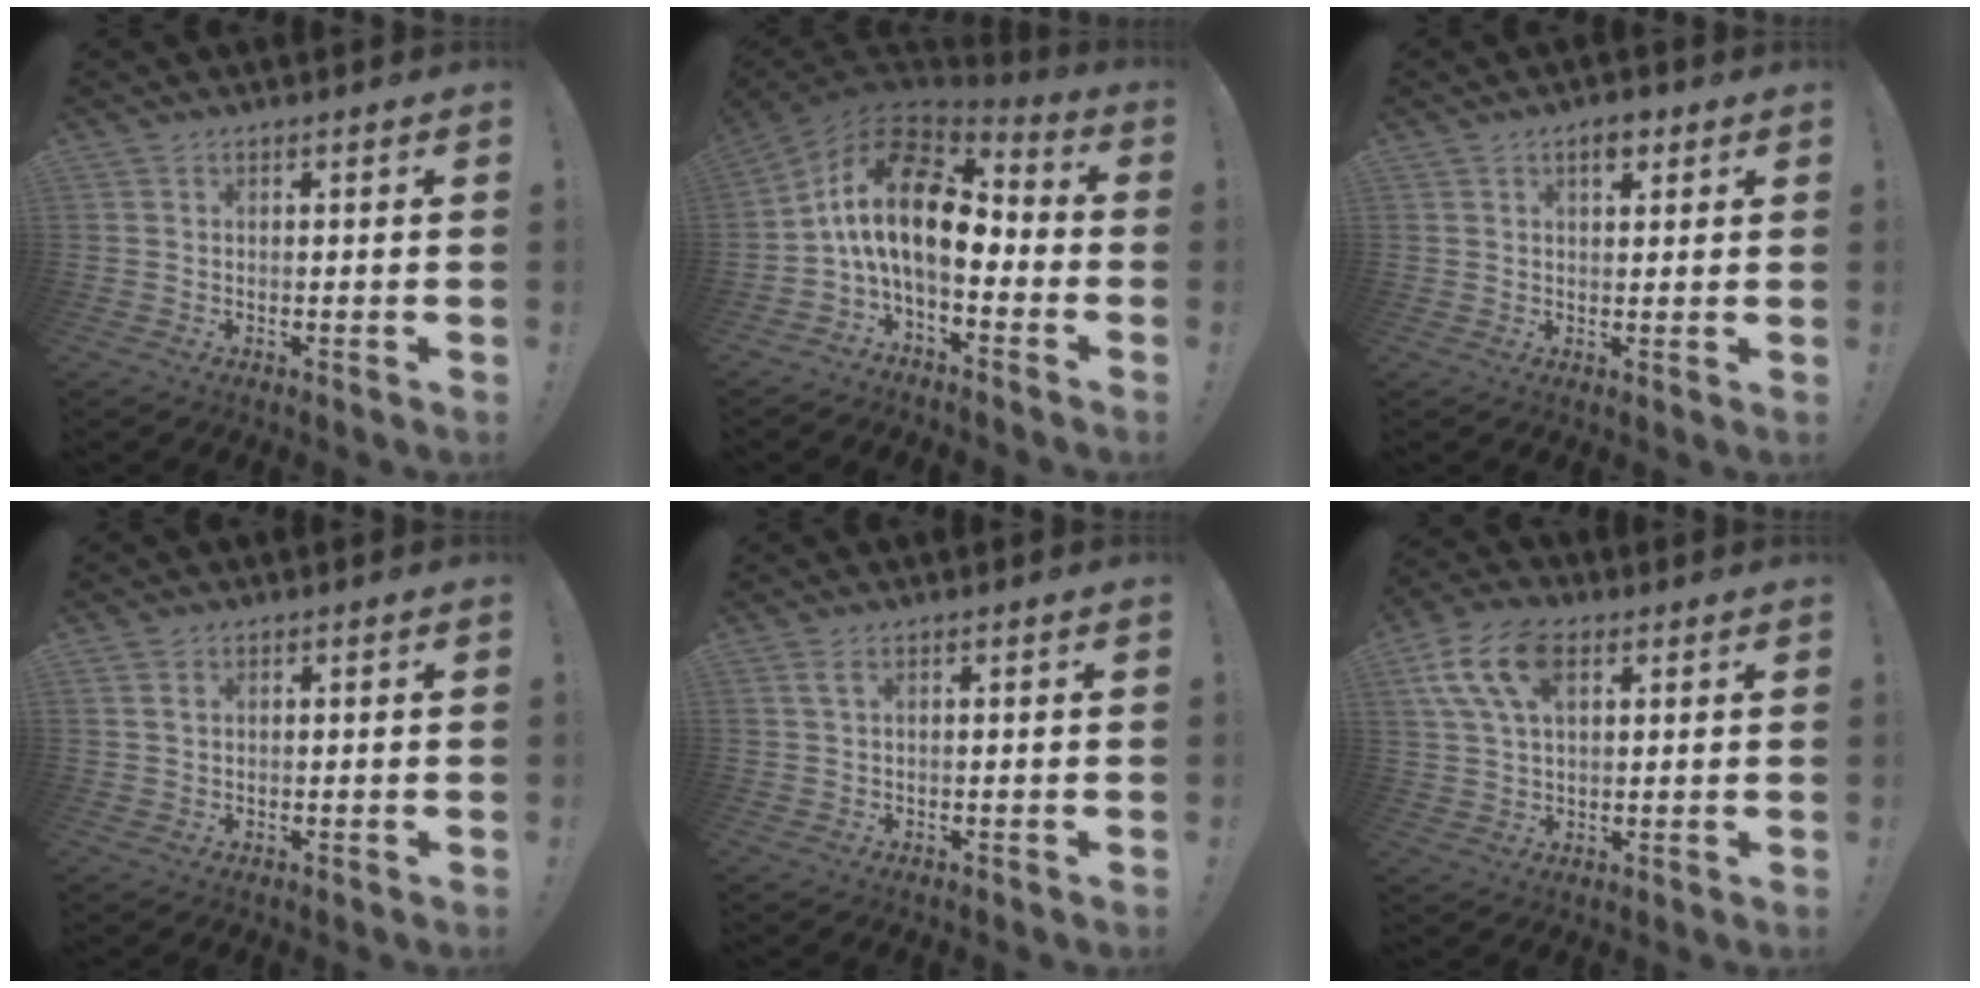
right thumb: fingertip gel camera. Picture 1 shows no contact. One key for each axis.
{"total": 17.9, "fx": 2.2, "fy": 8.8, "fz": 15.4, "tx": -0.302, "ty": -0.006, "tz": 0.038}
{"total": 4.3, "fx": 2.5, "fy": 2.1, "fz": 2.9, "tx": -0.033, "ty": -0.007, "tz": 0.039}
{"total": 1.8, "fx": 0.9, "fy": 1.2, "fz": 1.1, "tx": -0.017, "ty": 0.001, "tz": 0.015}
{"total": 1.9, "fx": 0.7, "fy": 0.3, "fz": 1.7, "tx": -0.032, "ty": 0.001, "tz": 0.013}
{"total": 13.9, "fx": 5.7, "fy": 8.4, "fz": 9.5, "tx": -0.190, "ty": -0.010, "tz": 0.106}